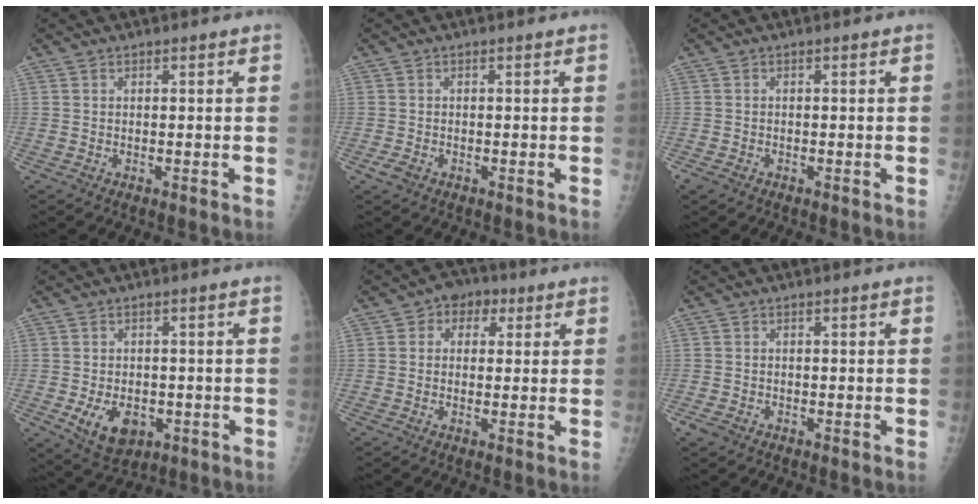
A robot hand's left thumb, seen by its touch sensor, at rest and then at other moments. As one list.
[{"total": 1.7, "force": [-0.8, 1.1, 0.9], "torque": [-0.019, -0.001, -0.015]}, {"total": 1.6, "force": [-1.0, 1.1, 0.7], "torque": [-0.016, -0.001, -0.017]}, {"total": 7.8, "force": [-2.4, 5.3, 5.2], "torque": [-0.068, 0.002, -0.026]}, {"total": 5.6, "force": [1.9, 4.4, 2.9], "torque": [-0.009, 0.006, 0.021]}, {"total": 2.0, "force": [-1.1, 1.4, 0.9], "torque": [-0.016, 0.000, -0.019]}]